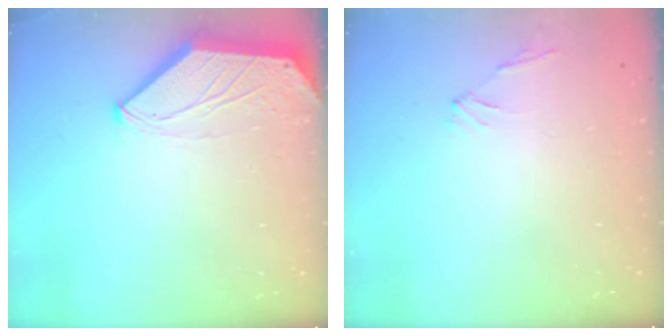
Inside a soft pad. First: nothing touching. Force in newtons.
{"total": 1.2, "press": 1.1, "slide": 0.6}